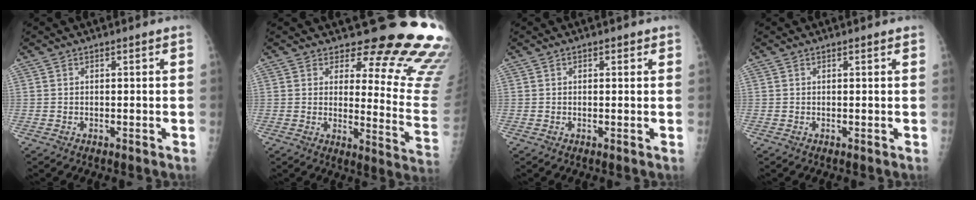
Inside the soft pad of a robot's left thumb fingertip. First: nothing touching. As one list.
[{"total": 19.1, "force": [16.8, 5.3, 7.4], "torque": [-0.039, -0.168, 0.182]}, {"total": 0.9, "force": [0.5, 0.6, 0.5], "torque": [0.001, -0.001, 0.004]}, {"total": 0.7, "force": [0.5, 0.2, 0.3], "torque": [-0.005, 0.001, 0.006]}]